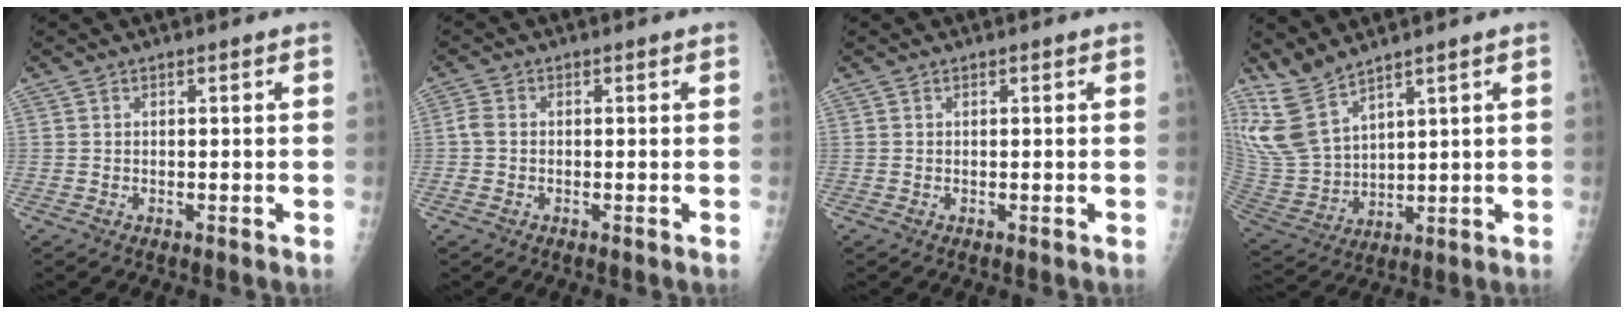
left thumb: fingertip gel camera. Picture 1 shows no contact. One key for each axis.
{"total": 2.4, "fx": -0.3, "fy": 1.7, "fz": 1.7, "tx": -0.043, "ty": -0.001, "tz": -0.013}
{"total": 0.0}
{"total": 10.2, "fx": 8.4, "fy": 3.4, "fz": 4.6, "tx": -0.094, "ty": -0.043, "tz": 0.198}